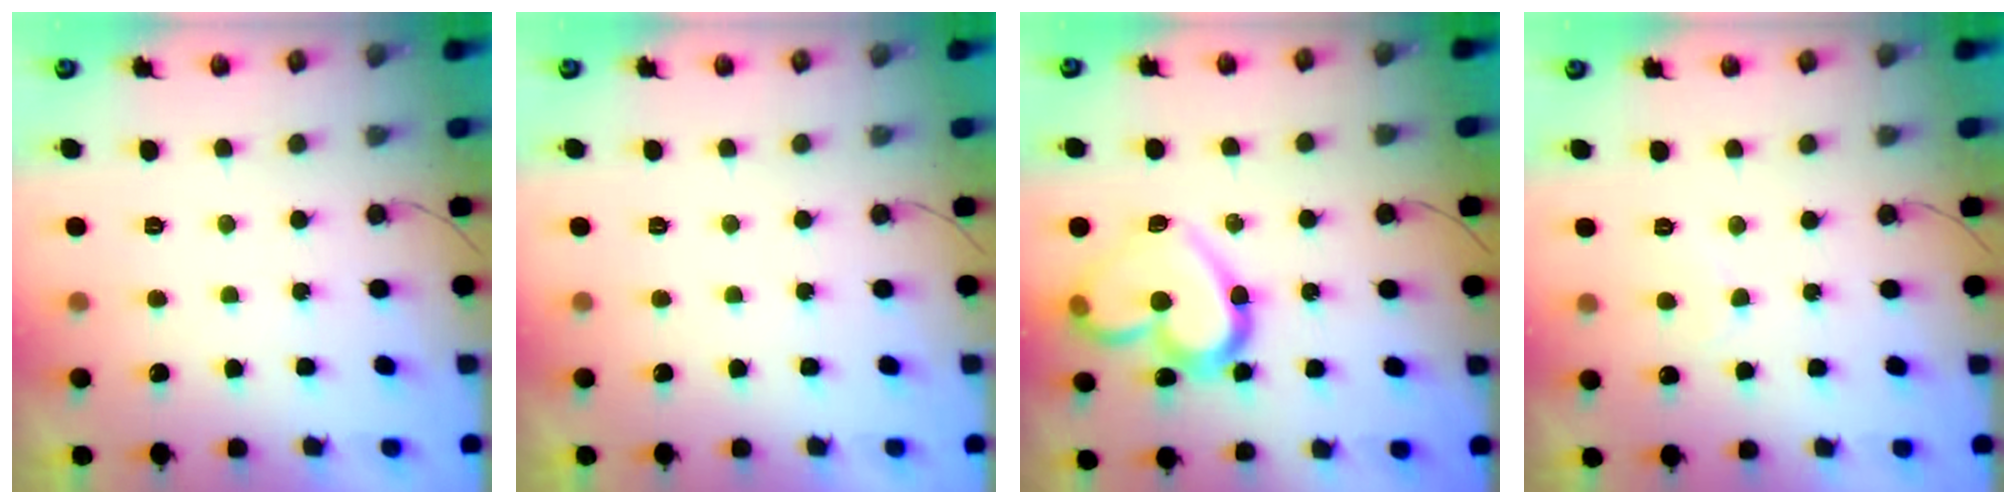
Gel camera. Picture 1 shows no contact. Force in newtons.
{"total": 0.0}
{"total": 17.2, "press": 17.2, "slide": 1.2}
{"total": 5.2, "press": 5.2, "slide": 0.5}